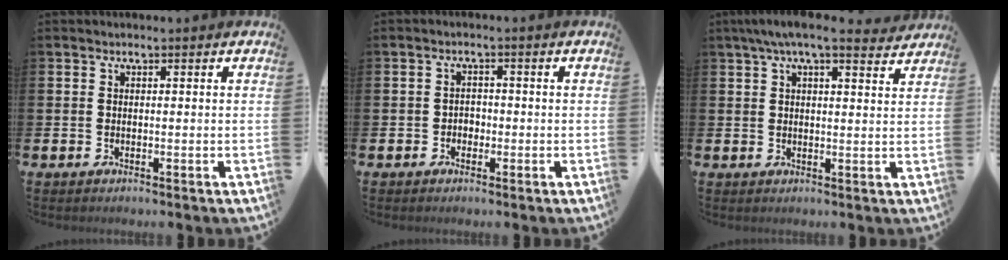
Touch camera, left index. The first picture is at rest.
{"total": 1.6, "force": [-0.8, 1.4, 0.5], "torque": [-0.008, 0.003, -0.018]}
{"total": 5.7, "force": [4.9, 0.8, 2.8], "torque": [-0.059, -0.012, 0.086]}